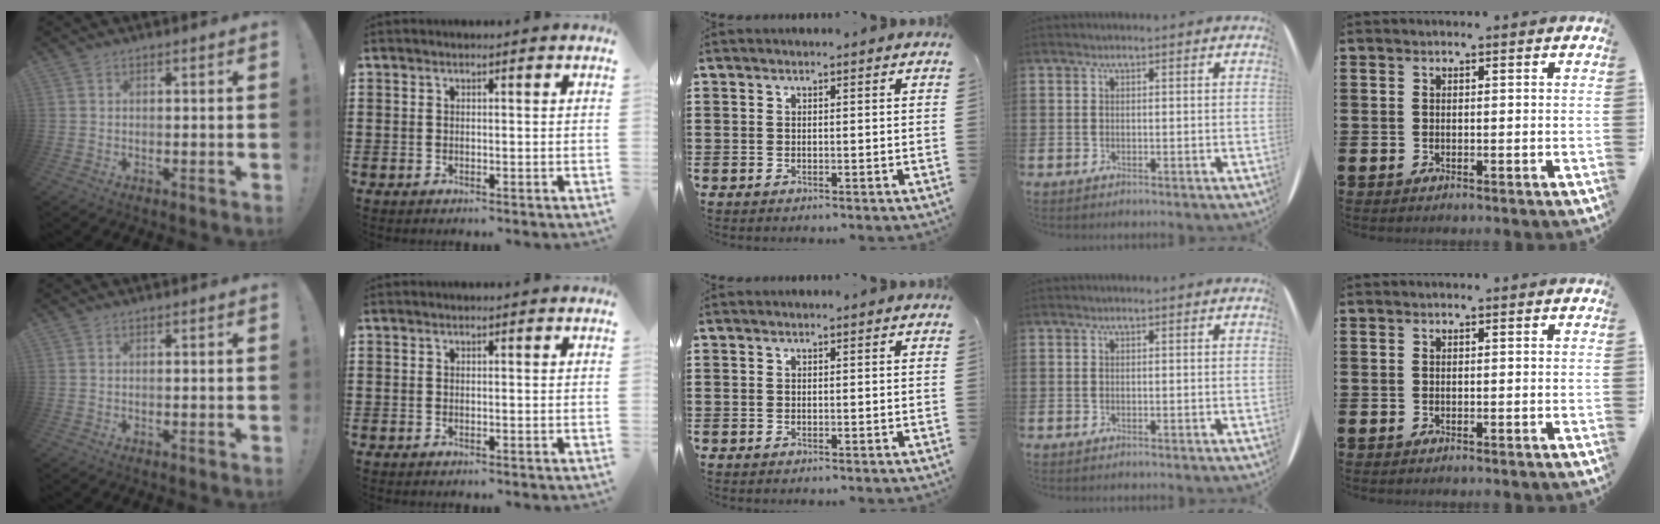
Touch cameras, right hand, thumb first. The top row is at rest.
{}